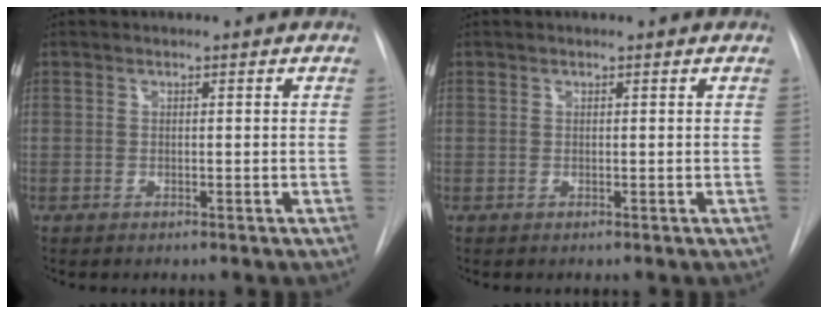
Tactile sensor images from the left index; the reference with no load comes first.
{"total": 0.0}